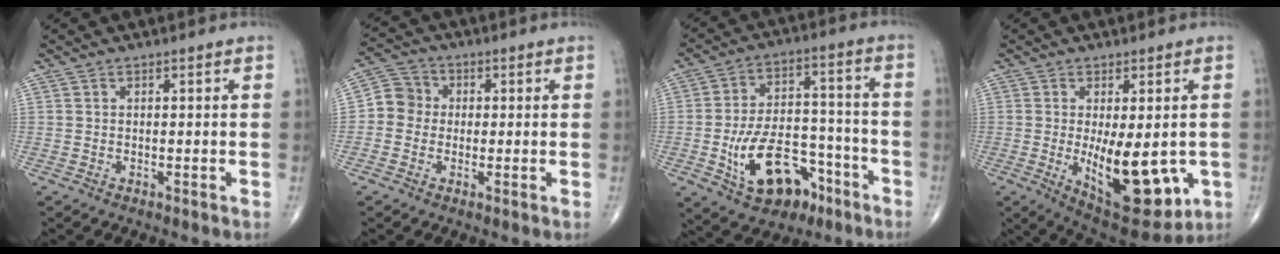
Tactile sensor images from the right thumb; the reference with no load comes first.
{"total": 5.7, "force": [-0.3, 5.4, 1.9], "torque": [-0.013, 0.019, -0.021]}
{"total": 16.6, "force": [-7.3, 9.8, 11.2], "torque": [-0.158, 0.052, -0.106]}
{"total": 15.2, "force": [-2.6, 6.5, 13.6], "torque": [-0.179, -0.027, -0.017]}